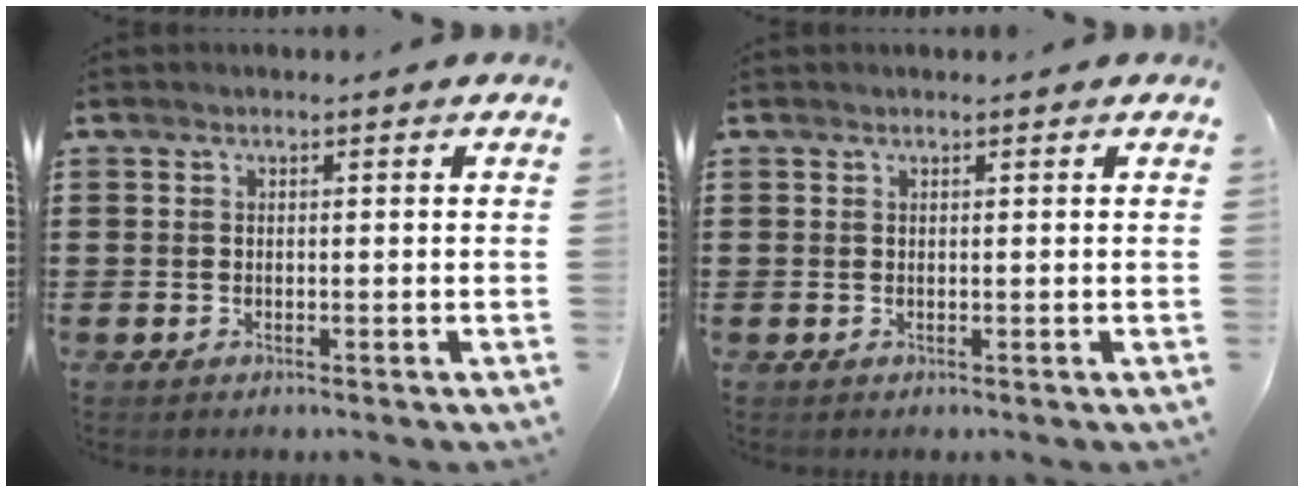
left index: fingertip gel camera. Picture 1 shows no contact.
{"total": 0.0}